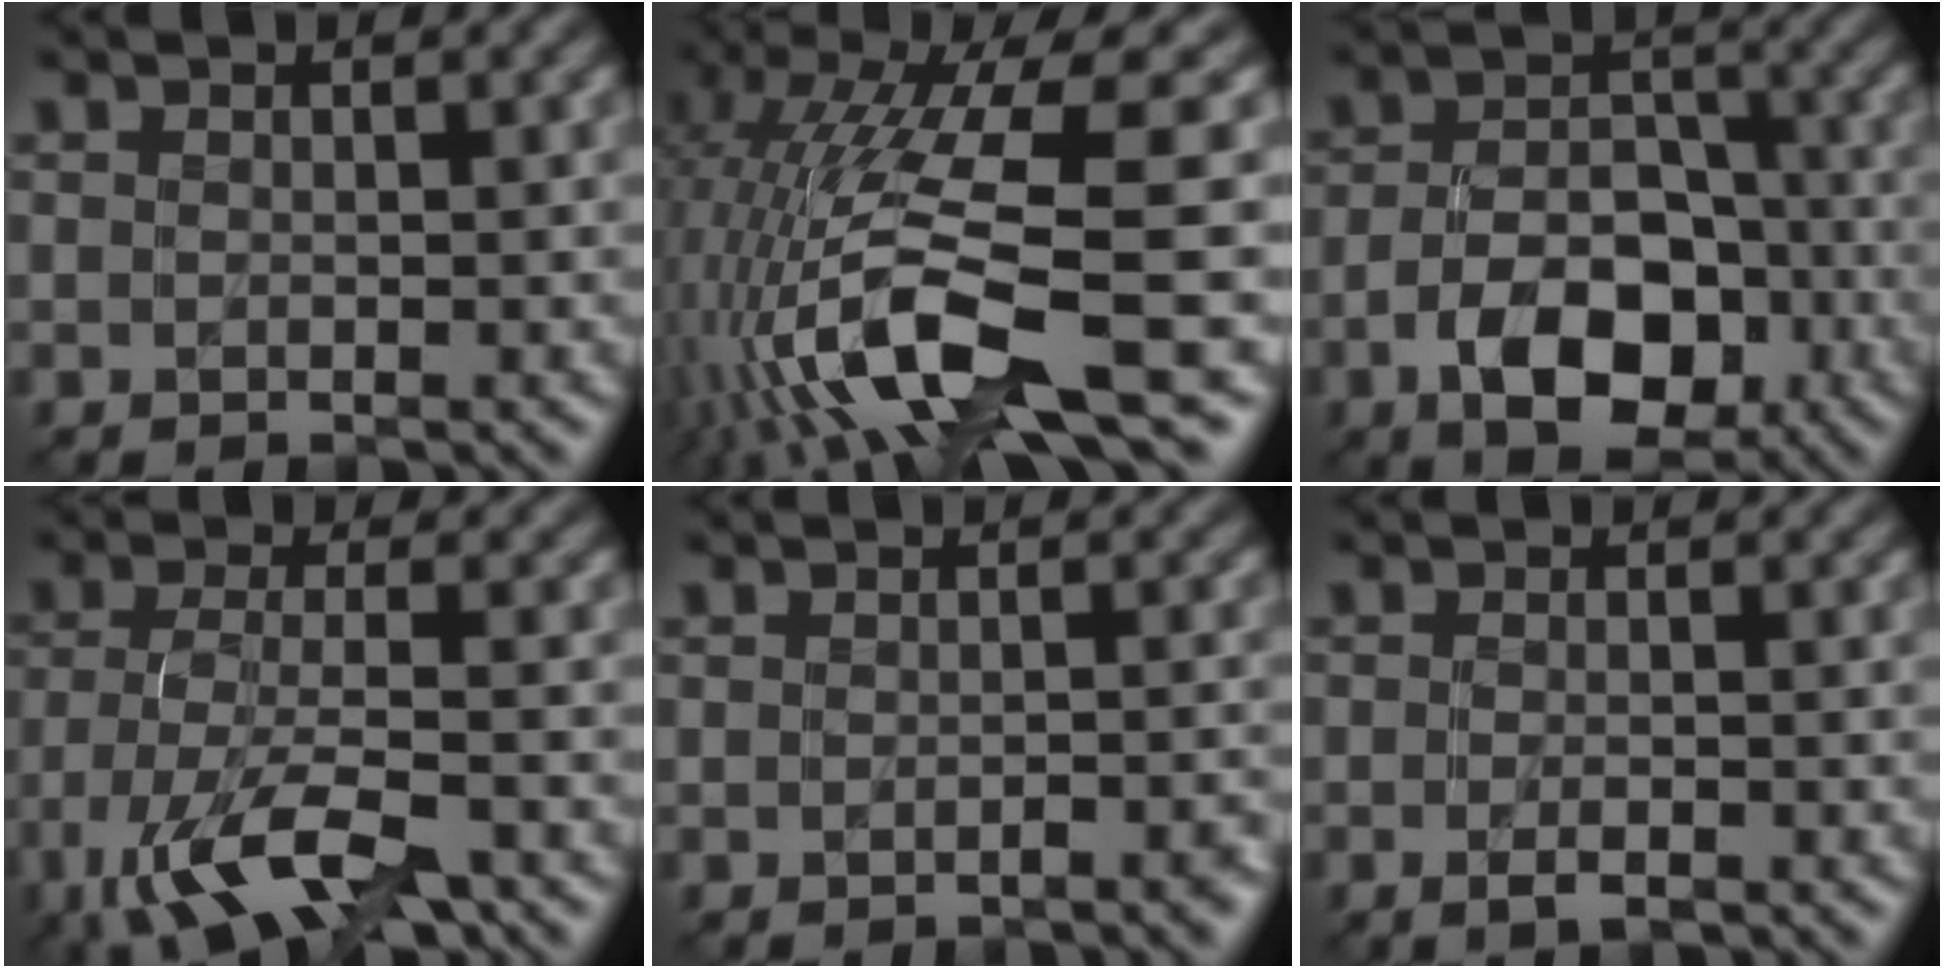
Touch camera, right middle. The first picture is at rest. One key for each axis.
{"total": 13.5, "fx": -4.8, "fy": 3.6, "fz": 12.1, "tx": -0.235, "ty": -0.002, "tz": -0.074}
{"total": 8.1, "fx": -3.4, "fy": 4.6, "fz": 5.6, "tx": -0.094, "ty": 0.001, "tz": -0.060}
{"total": 8.3, "fx": -4.8, "fy": 2.8, "fz": 6.2, "tx": -0.131, "ty": -0.015, "tz": -0.091}
{"total": 1.2, "fx": -0.8, "fy": 0.3, "fz": 0.8, "tx": -0.012, "ty": 0.000, "tz": -0.011}
{"total": 1.8, "fx": -0.9, "fy": 0.4, "fz": 1.5, "tx": -0.025, "ty": -0.004, "tz": -0.017}